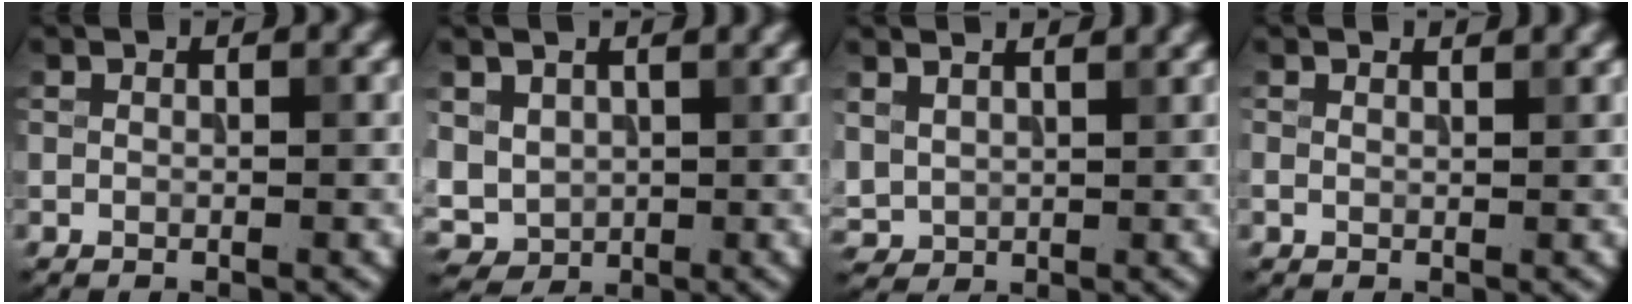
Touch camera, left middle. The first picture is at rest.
{"total": 4.3, "force": [1.3, 3.6, 1.9], "torque": [-0.058, 0.005, 0.030]}
{"total": 3.7, "force": [2.7, 2.0, 1.5], "torque": [-0.043, 0.005, 0.054]}
{"total": 1.2, "force": [1.0, 0.2, 0.5], "torque": [-0.014, -0.002, 0.010]}